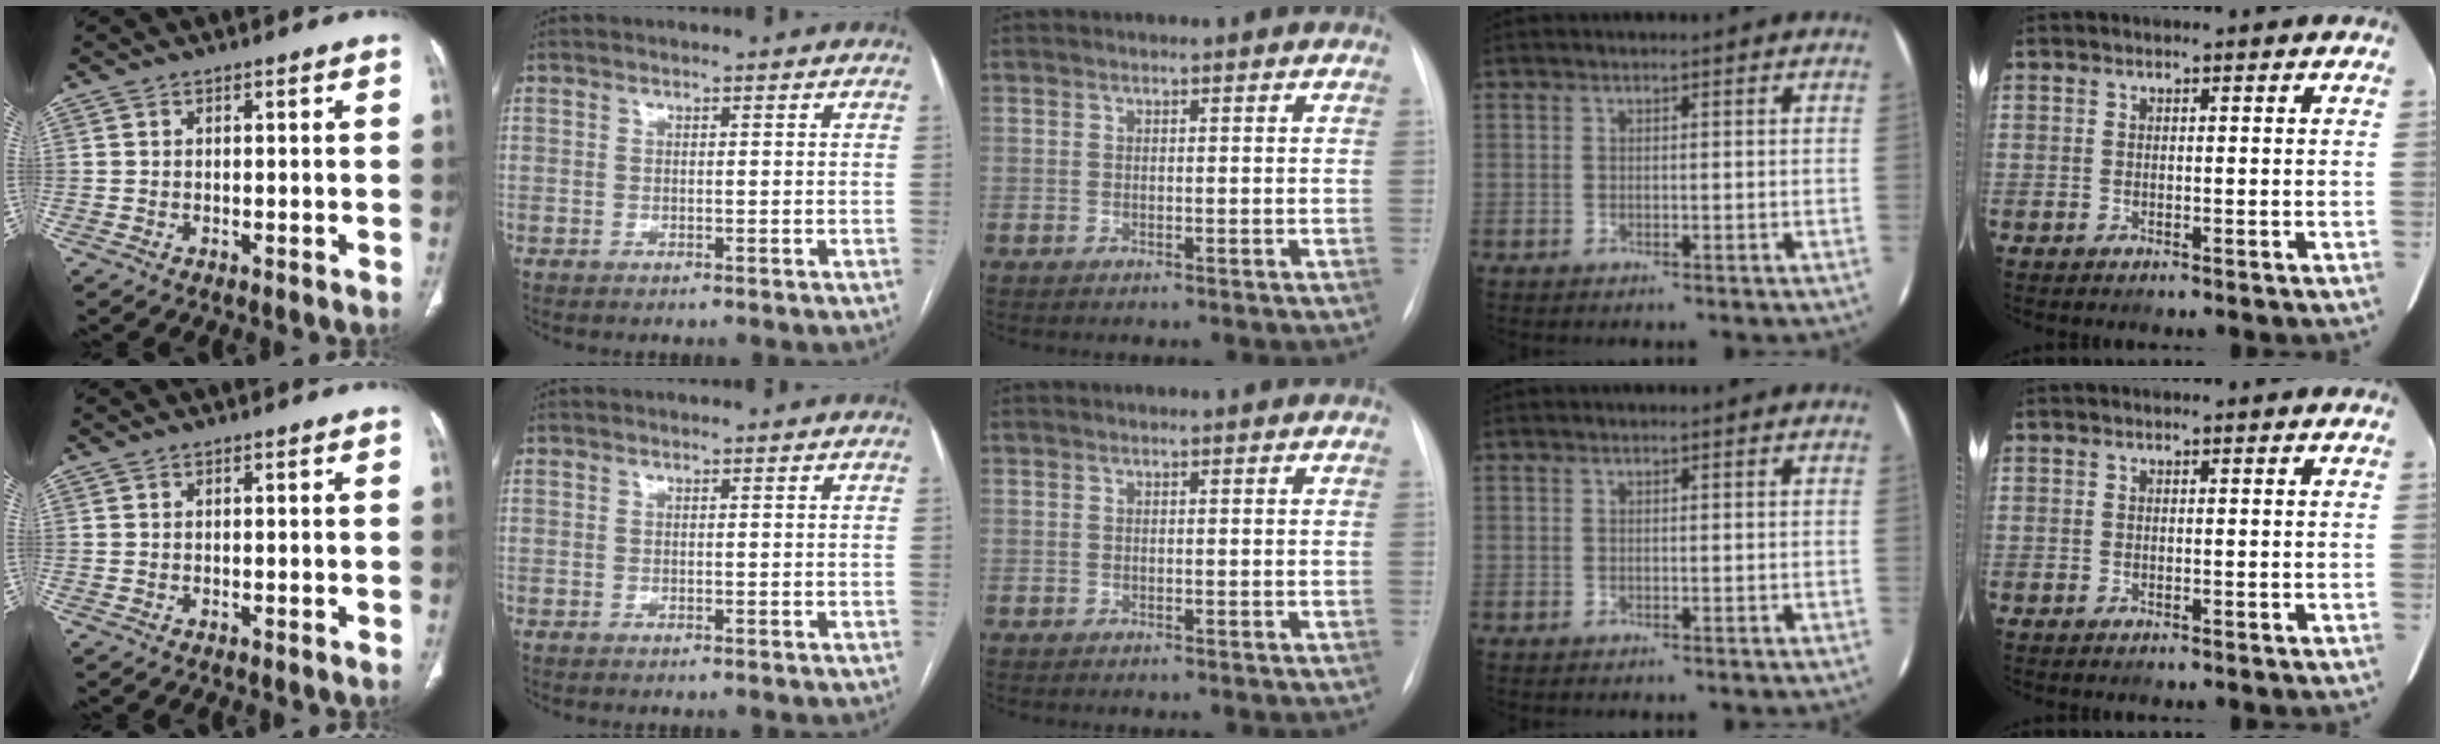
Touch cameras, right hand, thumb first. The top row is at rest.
{}